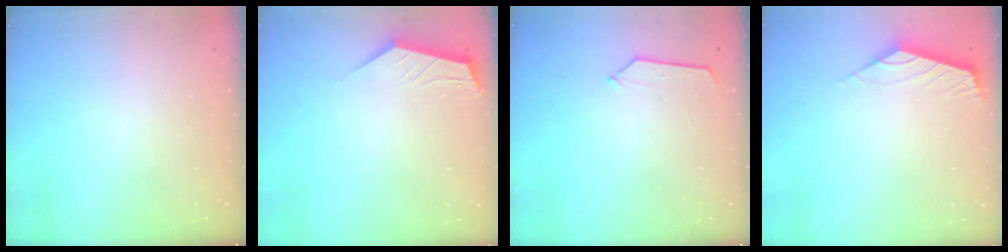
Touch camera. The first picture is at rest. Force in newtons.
{"total": 2.4, "press": 2.4, "slide": 0.3}
{"total": 5.6, "press": 5.5, "slide": 0.7}
{"total": 2.3, "press": 2.3, "slide": 0.6}